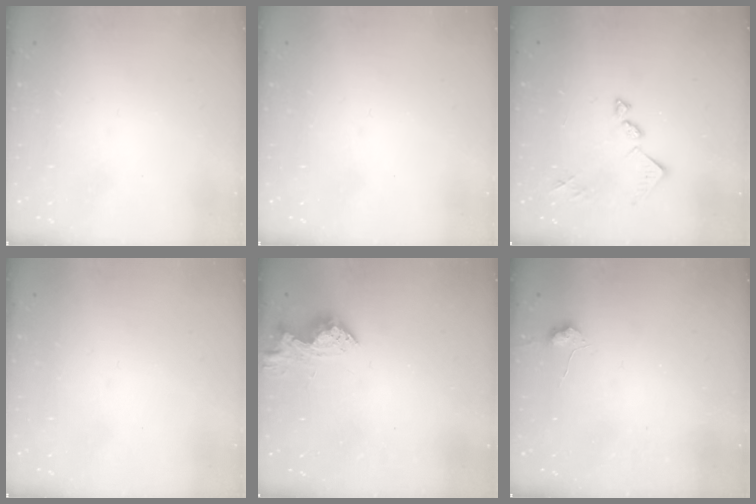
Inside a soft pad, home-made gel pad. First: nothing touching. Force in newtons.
{"total": 0.0}
{"total": 11.2, "press": 11.2, "slide": 0.6}
{"total": 0.0}
{"total": 13.7, "press": 13.6, "slide": 0.9}
{"total": 4.3, "press": 4.3, "slide": 0.7}